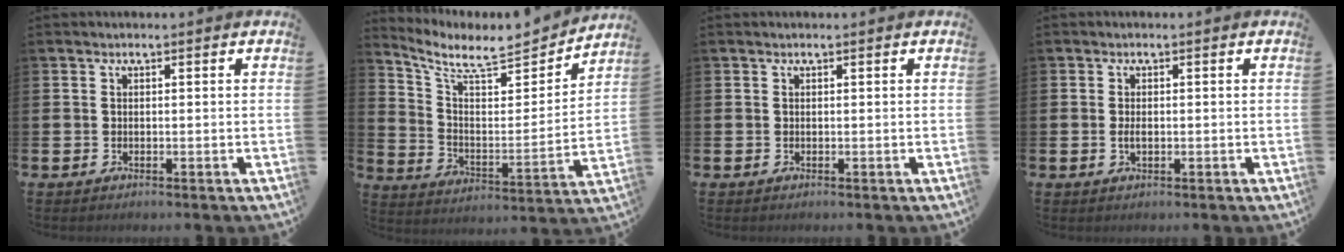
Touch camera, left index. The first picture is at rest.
{"total": 7.6, "force": [6.7, 2.1, 2.7], "torque": [-0.085, -0.059, 0.111]}
{"total": 0.0}
{"total": 1.3, "force": [-0.1, 0.7, 1.1], "torque": [-0.015, 0.000, -0.004]}